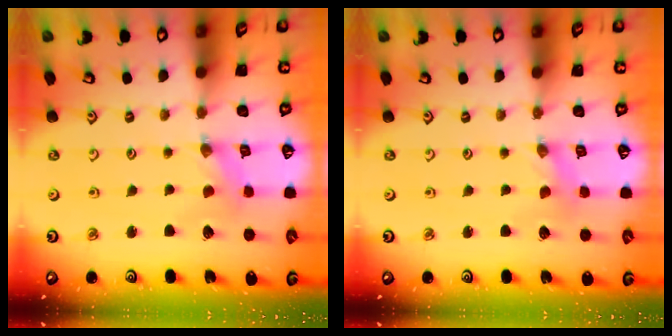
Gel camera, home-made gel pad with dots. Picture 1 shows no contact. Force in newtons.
{"total": 0.0}